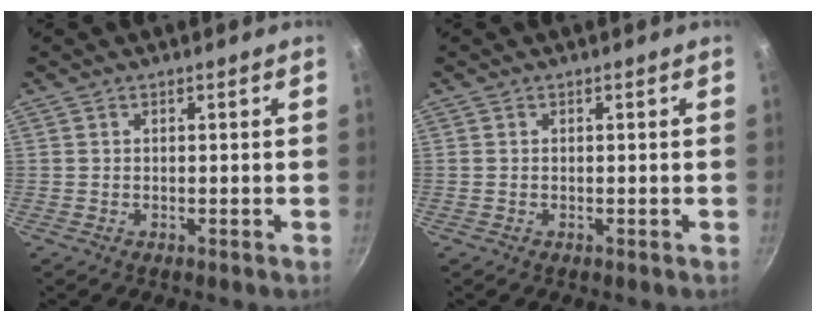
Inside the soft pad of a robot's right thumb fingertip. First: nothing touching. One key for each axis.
{"total": 0.0}